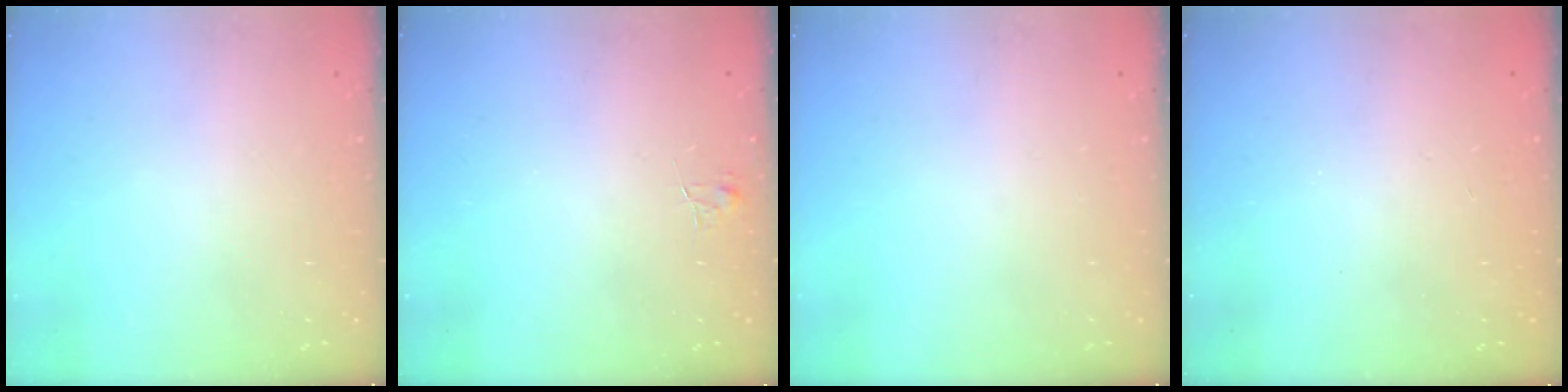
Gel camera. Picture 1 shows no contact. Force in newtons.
{"total": 4.6, "press": 4.6, "slide": 0.4}
{"total": 0.0}
{"total": 0.0}